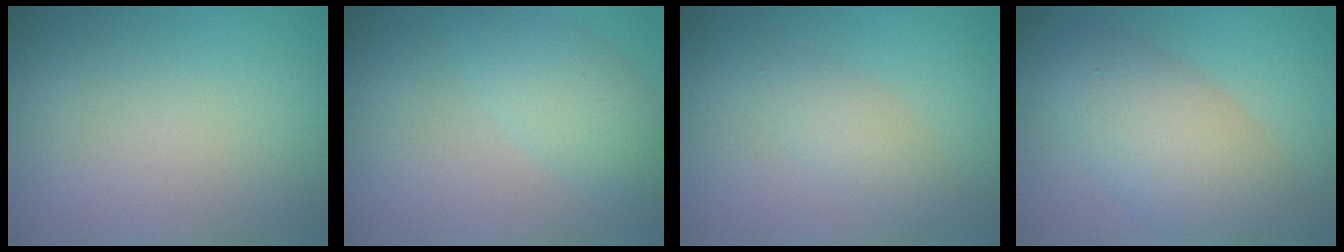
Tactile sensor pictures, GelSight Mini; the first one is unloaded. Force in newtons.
{"total": 3.3, "press": 3.3, "slide": 0.1}
{"total": 1.9, "press": 1.9, "slide": 0.2}
{"total": 6.5, "press": 6.5, "slide": 0.2}